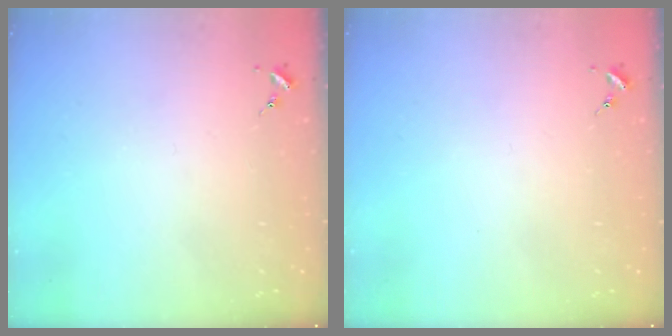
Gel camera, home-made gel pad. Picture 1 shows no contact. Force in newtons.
{"total": 0.0}